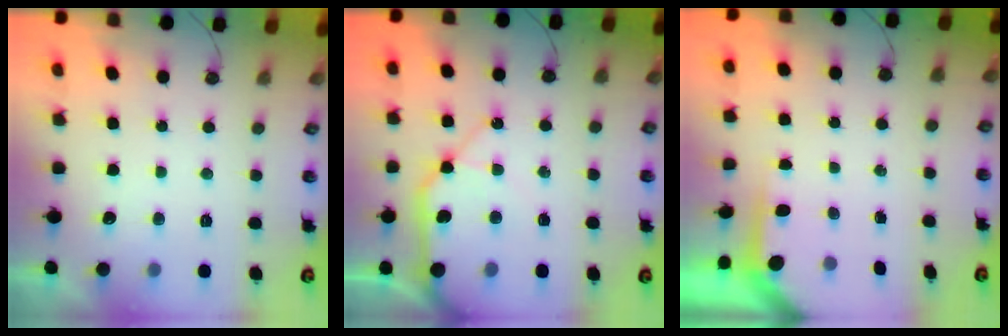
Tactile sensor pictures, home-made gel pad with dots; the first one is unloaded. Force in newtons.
{"total": 12.9, "press": 12.8, "slide": 2.0}
{"total": 3.8, "press": 3.8, "slide": 0.4}